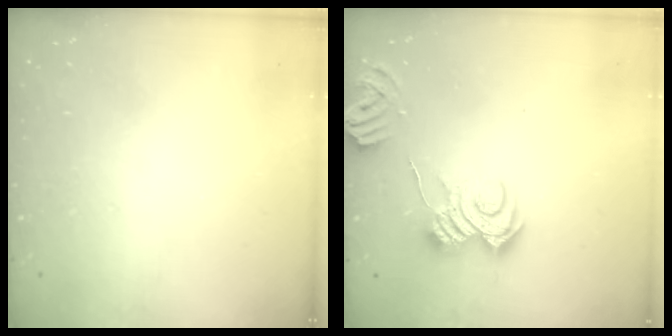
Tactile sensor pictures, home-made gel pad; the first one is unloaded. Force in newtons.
{"total": 9.0, "press": 9.0, "slide": 1.0}